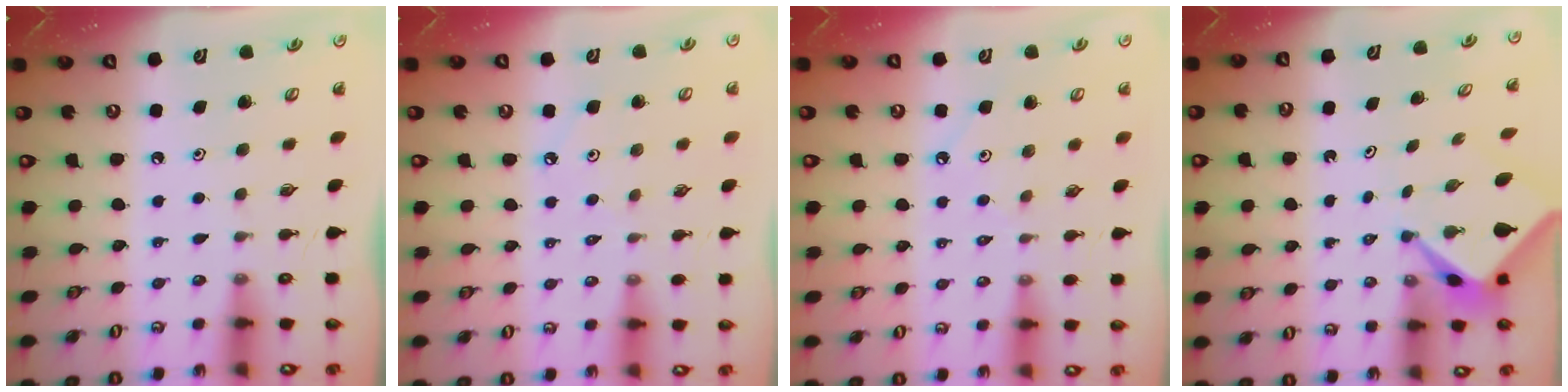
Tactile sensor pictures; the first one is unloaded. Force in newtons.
{"total": 1.9, "press": 1.9, "slide": 0.4}
{"total": 2.2, "press": 2.2, "slide": 0.3}
{"total": 2.6, "press": 2.6, "slide": 0.2}